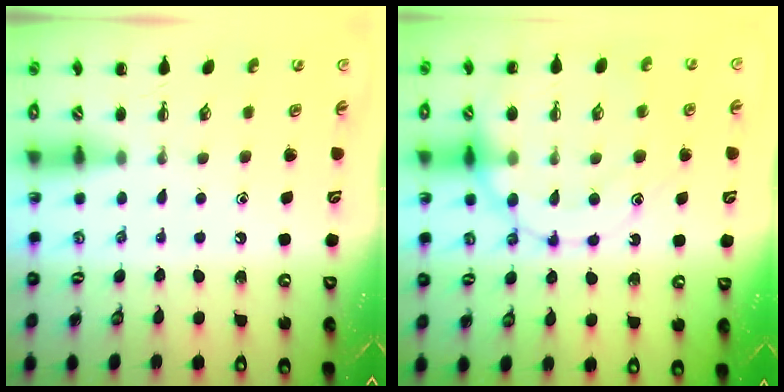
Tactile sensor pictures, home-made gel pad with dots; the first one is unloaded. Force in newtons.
{"total": 18.2, "press": 18.1, "slide": 2.0}